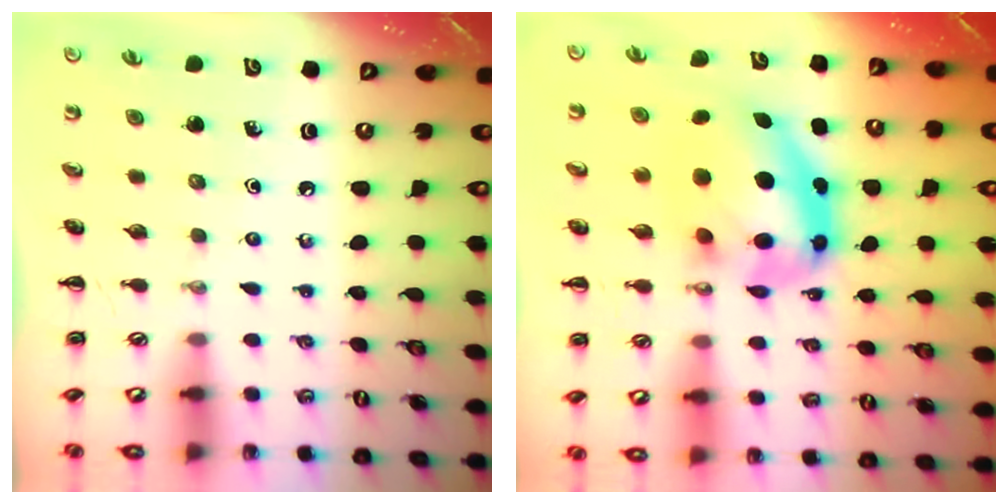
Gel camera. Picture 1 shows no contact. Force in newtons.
{"total": 12.8, "press": 12.4, "slide": 3.1}